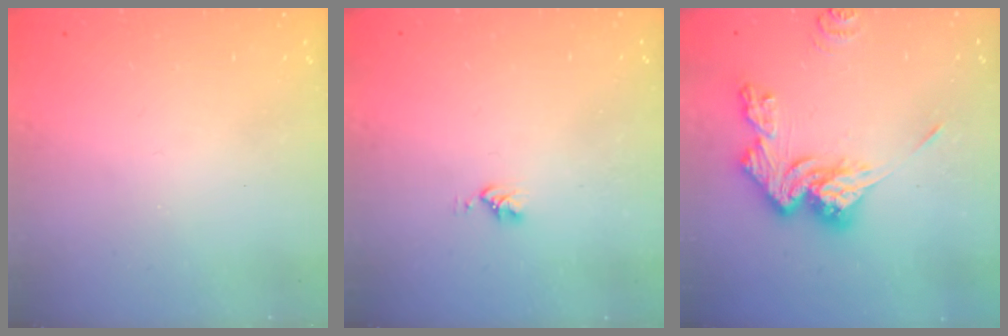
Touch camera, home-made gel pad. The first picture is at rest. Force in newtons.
{"total": 3.0, "press": 3.0, "slide": 0.4}
{"total": 15.3, "press": 15.2, "slide": 1.4}